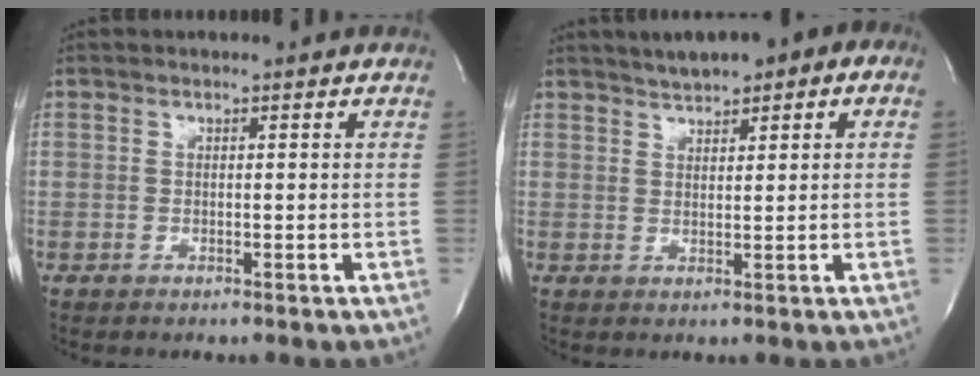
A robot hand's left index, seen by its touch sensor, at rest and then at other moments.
{"total": 6.4, "force": [3.6, 2.2, 4.9], "torque": [-0.075, 0.025, 0.051]}